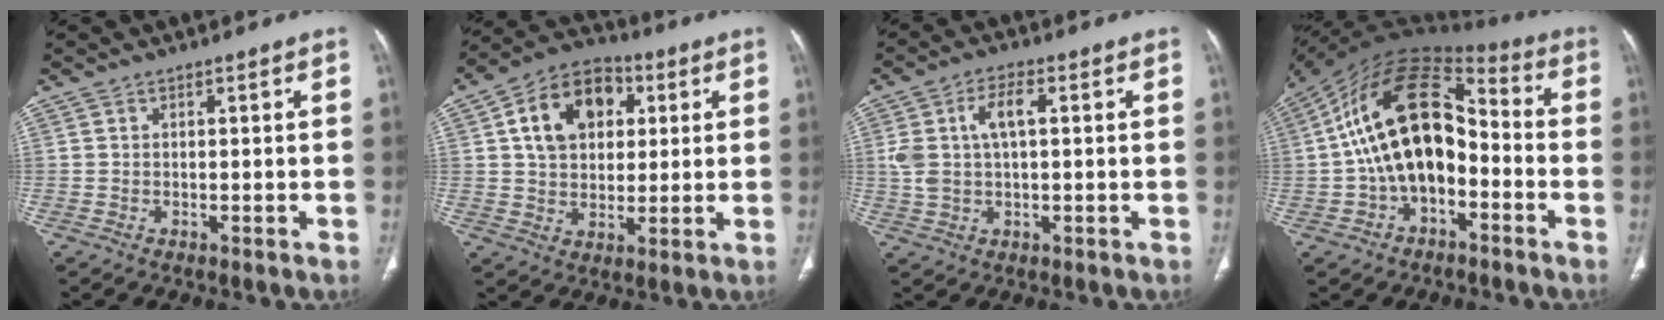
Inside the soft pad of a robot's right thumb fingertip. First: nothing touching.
{"total": 14.3, "force": [4.0, 10.3, 9.1], "torque": [-0.119, 0.005, 0.059]}
{"total": 7.7, "force": [1.4, 3.8, 6.5], "torque": [-0.140, 0.017, 0.031]}
{"total": 19.4, "force": [-2.4, 11.8, 15.2], "torque": [-0.247, 0.055, -0.046]}